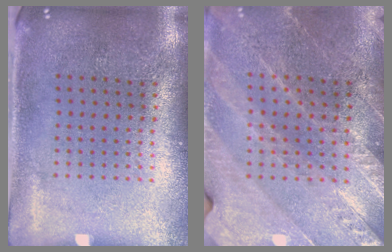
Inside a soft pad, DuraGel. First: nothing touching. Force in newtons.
{"total": 3.1, "press": 2.9, "slide": 1.1}